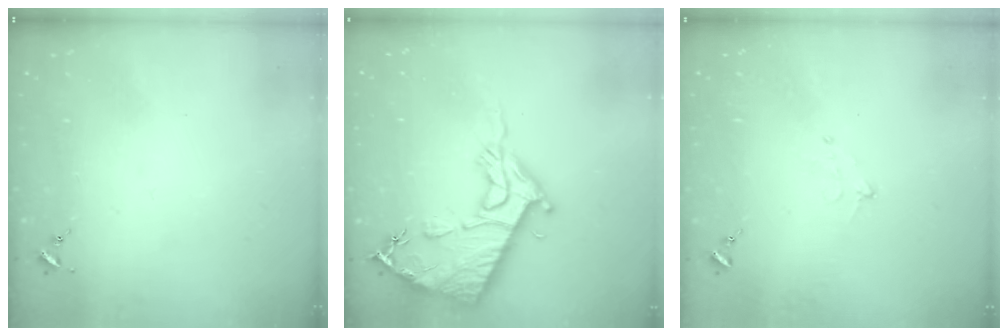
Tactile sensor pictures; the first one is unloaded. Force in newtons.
{"total": 16.5, "press": 16.5, "slide": 1.1}
{"total": 5.5, "press": 5.5, "slide": 0.7}